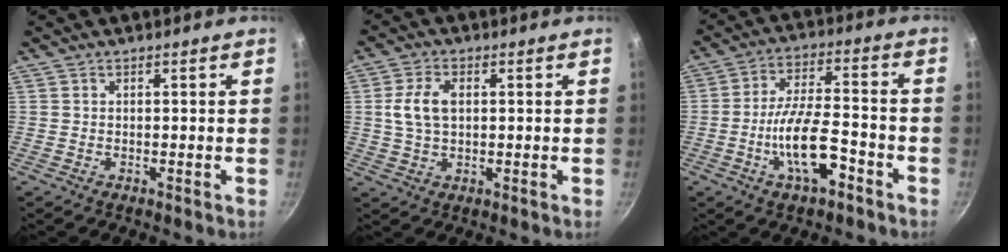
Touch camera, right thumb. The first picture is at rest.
{"total": 6.7, "force": [1.0, 4.0, 5.2], "torque": [-0.107, 0.006, 0.019]}
{"total": 11.8, "force": [-4.6, 4.5, 9.9], "torque": [-0.182, 0.034, -0.080]}